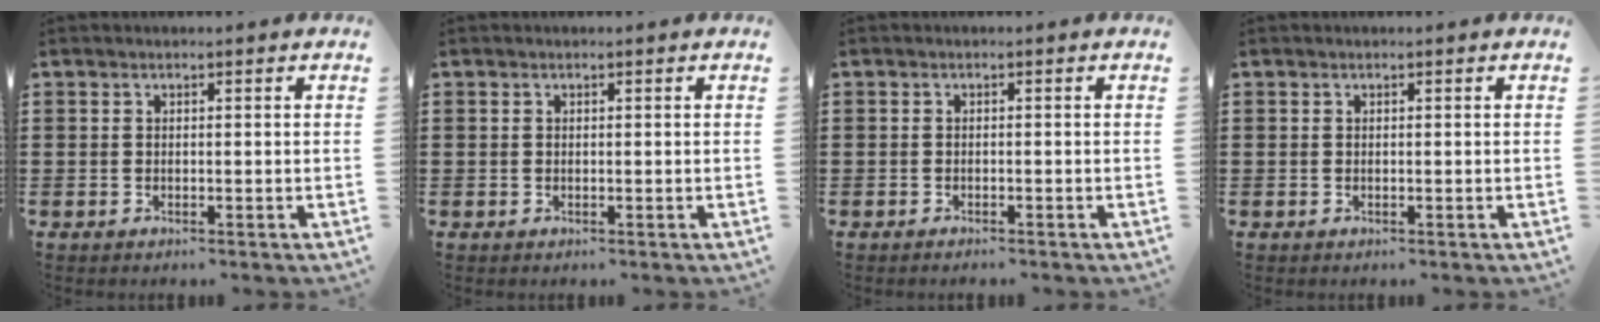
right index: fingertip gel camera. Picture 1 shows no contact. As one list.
[{"total": 0.0}, {"total": 0.7, "force": [-0.6, -0.1, 0.1], "torque": [-0.004, -0.003, -0.012]}, {"total": 0.0}]